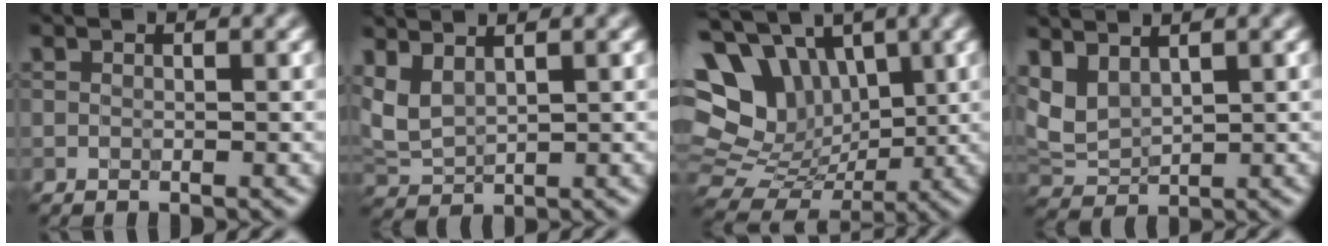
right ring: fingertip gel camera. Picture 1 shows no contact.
{"total": 3.2, "force": [1.9, 1.4, 2.2], "torque": [-0.062, 0.006, 0.044]}
{"total": 14.0, "force": [4.1, 10.9, 7.7], "torque": [-0.167, 0.029, 0.067]}
{"total": 3.5, "force": [2.1, 1.8, 2.1], "torque": [-0.056, 0.001, 0.048]}